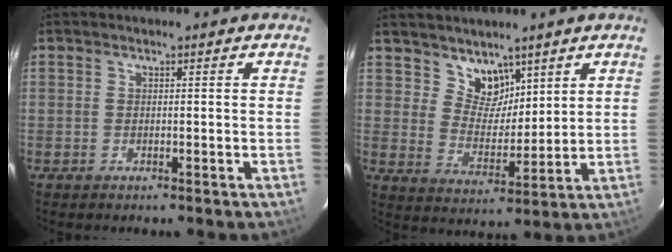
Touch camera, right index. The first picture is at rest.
{"total": 6.9, "force": [5.1, 4.3, 2.1], "torque": [-0.026, -0.001, 0.098]}